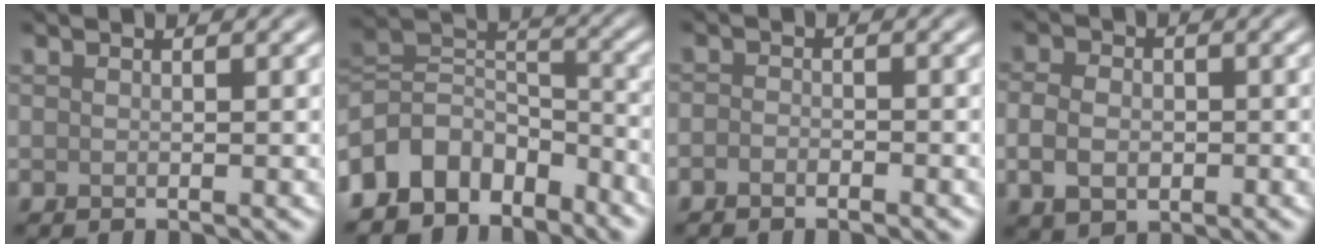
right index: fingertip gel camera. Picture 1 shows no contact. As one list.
[{"total": 7.9, "force": [-5.3, 4.7, 3.4], "torque": [-0.044, 0.005, -0.109]}, {"total": 1.3, "force": [-1.0, 0.5, 0.7], "torque": [-0.014, 0.001, -0.021]}, {"total": 3.9, "force": [-0.5, 2.9, 2.6], "torque": [-0.048, -0.005, -0.011]}]